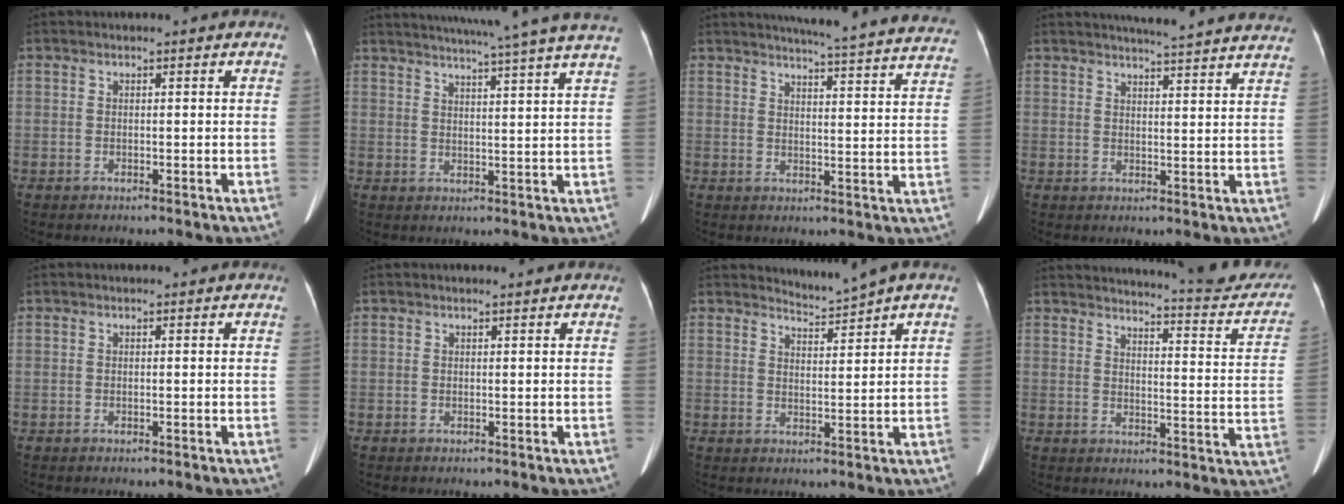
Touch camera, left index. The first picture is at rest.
{"total": 19.2, "force": [16.7, -1.8, 9.3], "torque": [-0.153, -0.026, 0.207]}
{"total": 25.7, "force": [24.0, 0.7, 9.1], "torque": [-0.128, -0.072, 0.268]}
{"total": 17.4, "force": [16.3, 0.4, 6.1], "torque": [-0.085, -0.023, 0.190]}
{"total": 0.0}
{"total": 1.0, "force": [0.9, 0.0, 0.4], "torque": [-0.010, 0.008, 0.015]}
{"total": 2.8, "force": [2.4, -1.4, -0.3], "torque": [-0.002, -0.015, 0.049]}
{"total": 19.5, "force": [18.5, 2.0, 5.8], "torque": [-0.069, -0.073, 0.208]}